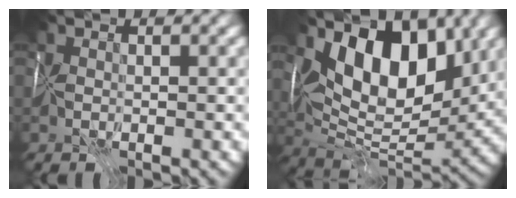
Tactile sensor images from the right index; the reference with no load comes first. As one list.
[{"total": 10.7, "force": [4.8, 5.6, 7.8], "torque": [-0.106, -0.006, 0.085]}]